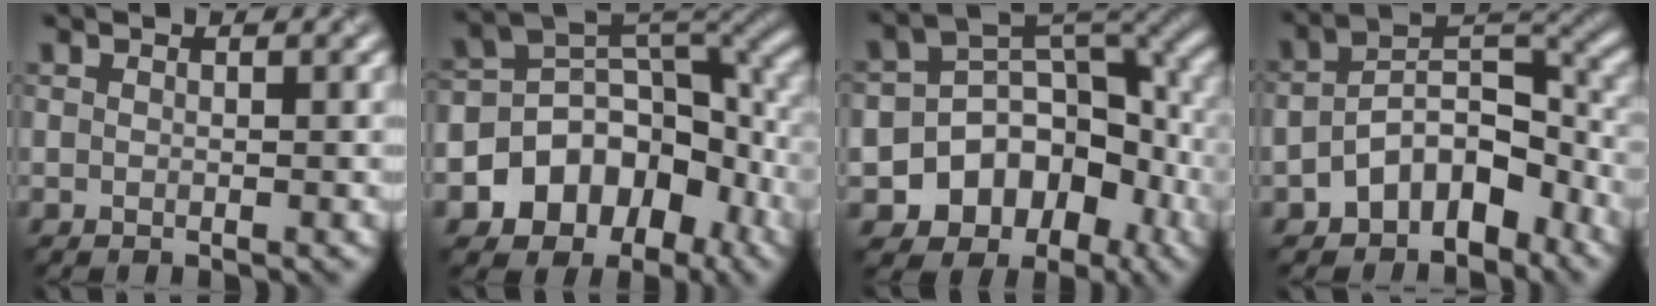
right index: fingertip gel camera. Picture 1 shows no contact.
{"total": 9.9, "force": [-4.1, 7.5, 5.0], "torque": [-0.081, -0.001, -0.072]}
{"total": 10.0, "force": [-4.3, 7.5, 5.0], "torque": [-0.071, -0.011, -0.068]}
{"total": 7.0, "force": [-3.7, 4.2, 4.1], "torque": [-0.043, 0.011, -0.074]}